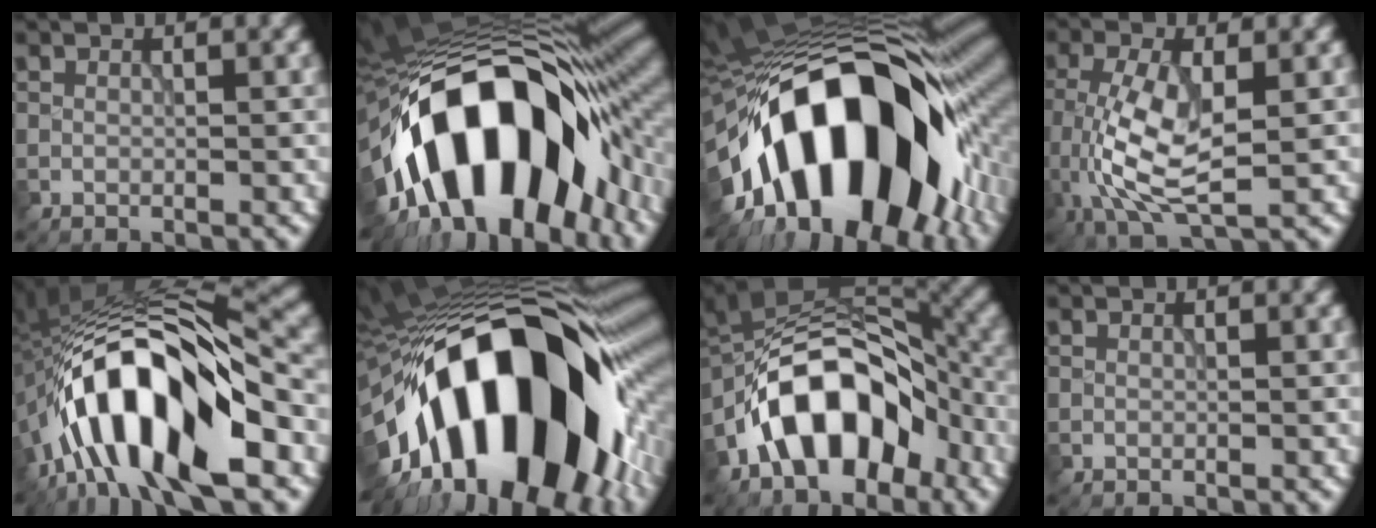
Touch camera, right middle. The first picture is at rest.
{"total": 16.4, "force": [-5.9, 8.2, 13.0], "torque": [-0.190, 0.016, -0.095]}
{"total": 19.0, "force": [-5.9, 9.8, 15.2], "torque": [-0.234, 0.001, -0.088]}
{"total": 7.4, "force": [-1.1, 3.2, 6.6], "torque": [-0.151, -0.001, -0.019]}
{"total": 14.6, "force": [-5.4, 5.0, 12.6], "torque": [-0.214, 0.020, -0.093]}
{"total": 20.7, "force": [-5.2, 10.2, 17.2], "torque": [-0.267, -0.006, -0.080]}
{"total": 12.4, "force": [-5.3, 7.4, 8.5], "torque": [-0.127, 0.012, -0.098]}
{"total": 0.0}